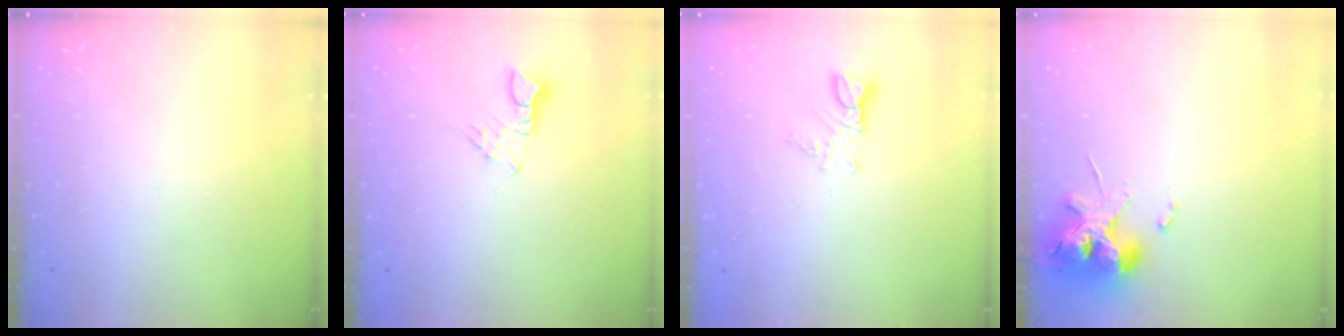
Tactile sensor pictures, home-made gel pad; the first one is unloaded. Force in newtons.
{"total": 2.3, "press": 2.3, "slide": 0.3}
{"total": 2.7, "press": 2.7, "slide": 0.3}
{"total": 11.8, "press": 11.7, "slide": 1.6}